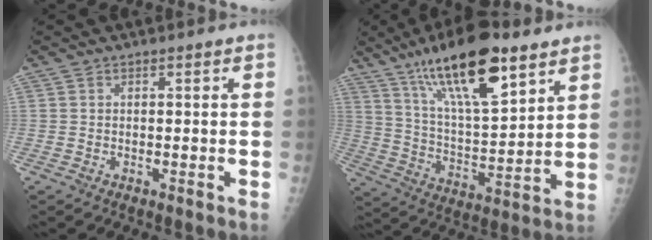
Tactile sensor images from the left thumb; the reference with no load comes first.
{"total": 20.6, "force": [12.5, 6.2, 15.1], "torque": [-0.235, -0.051, 0.223]}